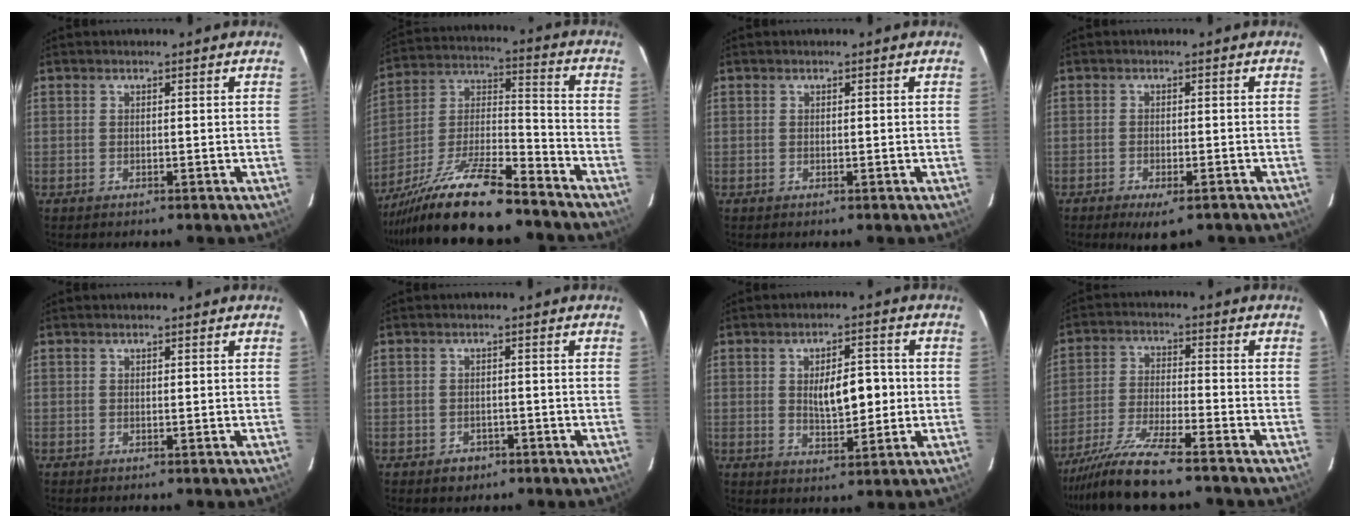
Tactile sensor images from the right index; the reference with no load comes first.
{"total": 17.8, "force": [-14.7, 2.0, 9.9], "torque": [-0.209, -0.012, -0.268]}
{"total": 0.0}
{"total": 4.8, "force": [-3.4, 1.5, 2.9], "torque": [-0.040, -0.004, -0.048]}
{"total": 0.0}
{"total": 2.3, "force": [-1.4, 1.8, 0.6], "torque": [-0.008, 0.006, -0.015]}
{"total": 7.4, "force": [0.2, 2.9, 6.8], "torque": [-0.109, 0.006, 0.010]}
{"total": 10.1, "force": [-8.5, -0.1, 5.5], "torque": [-0.100, -0.024, -0.152]}